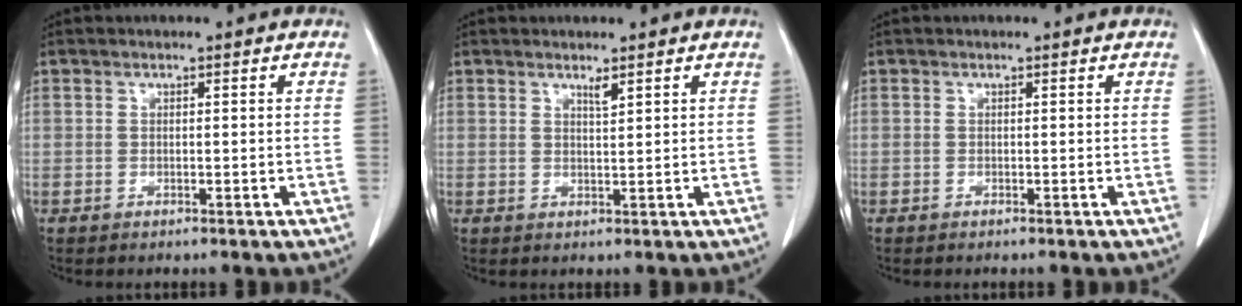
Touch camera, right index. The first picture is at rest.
{"total": 1.3, "force": [1.0, 0.0, 0.8], "torque": [-0.015, -0.007, 0.018]}
{"total": 0.0}